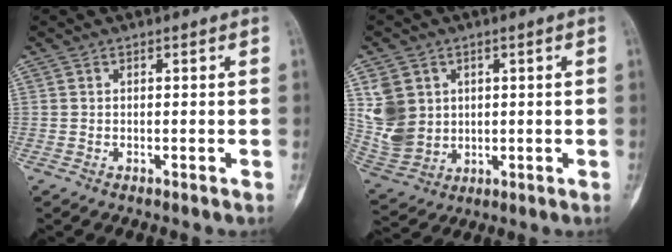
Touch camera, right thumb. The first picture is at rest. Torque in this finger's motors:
{"motor_torque": [0.58, 0.70, 0.88, 0.56, 0.04]}